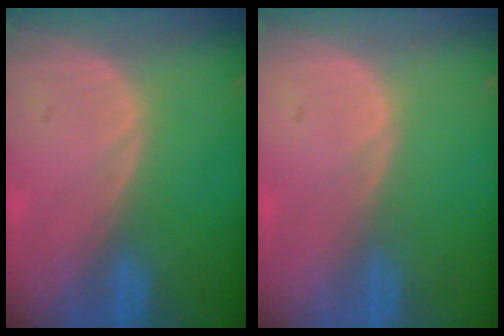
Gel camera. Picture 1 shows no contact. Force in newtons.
{"total": 0.0}